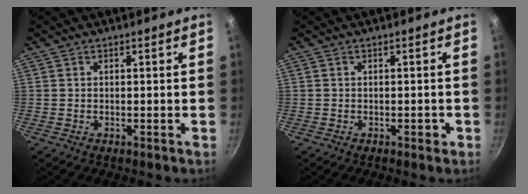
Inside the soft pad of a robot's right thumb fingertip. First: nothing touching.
{"total": 1.2, "force": [-0.5, 0.7, 0.8], "torque": [-0.002, 0.008, -0.006]}